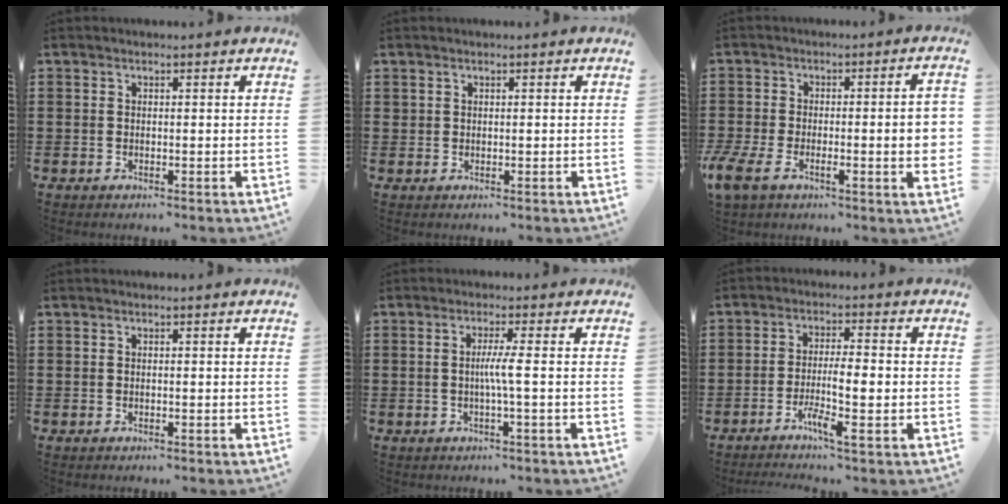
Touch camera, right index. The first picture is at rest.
{"total": 0.6, "force": [0.3, 0.4, 0.2], "torque": [-0.005, 0.001, 0.007]}
{"total": 9.1, "force": [-1.6, 2.7, 8.5], "torque": [-0.144, -0.010, -0.030]}
{"total": 0.0}
{"total": 3.3, "force": [-0.4, -0.4, 3.2], "torque": [-0.059, -0.007, -0.011]}
{"total": 5.7, "force": [-2.1, 0.7, 5.2], "torque": [-0.095, -0.004, -0.039]}